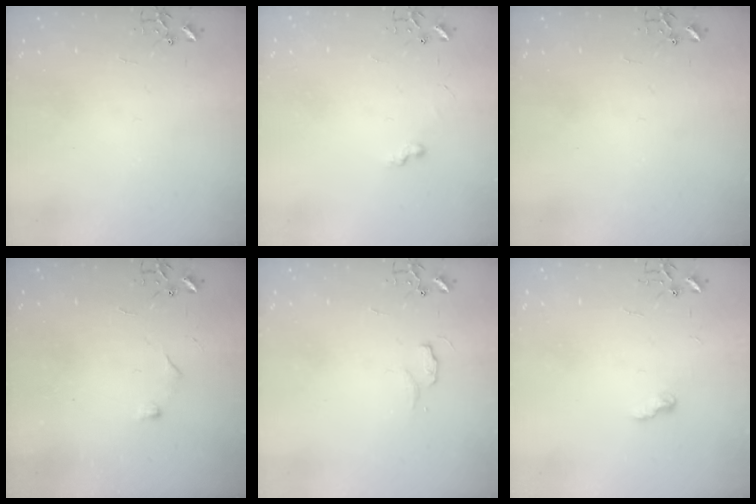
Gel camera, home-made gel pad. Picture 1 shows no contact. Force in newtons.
{"total": 5.2, "press": 5.2, "slide": 0.4}
{"total": 0.0}
{"total": 4.3, "press": 4.3, "slide": 0.6}
{"total": 4.9, "press": 4.9, "slide": 0.6}
{"total": 5.0, "press": 4.9, "slide": 0.7}